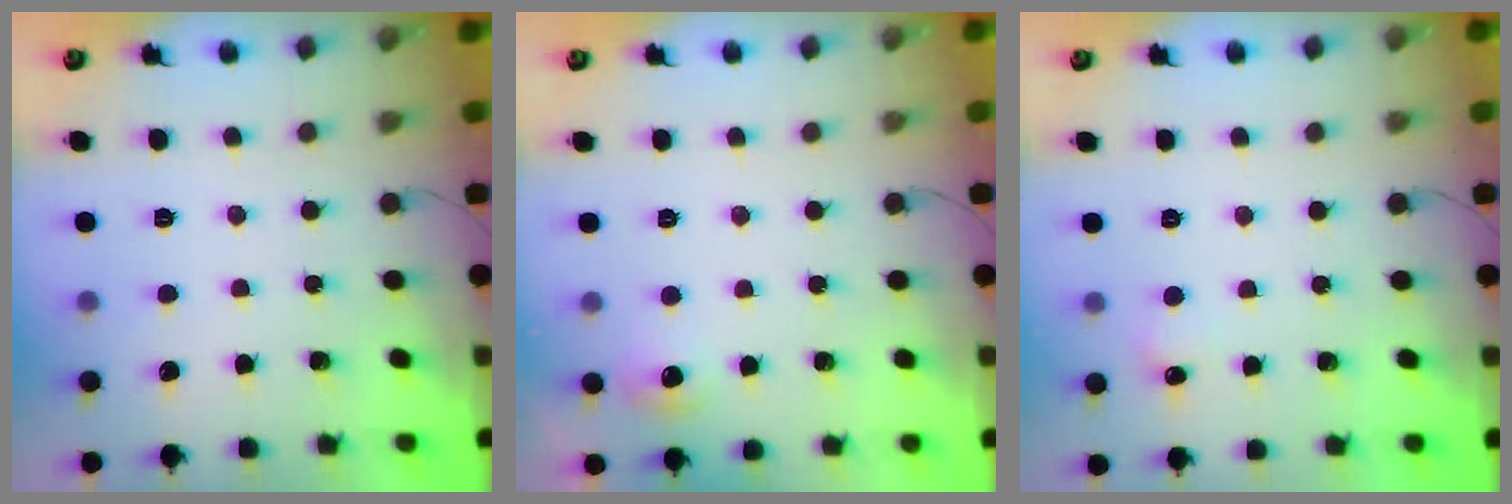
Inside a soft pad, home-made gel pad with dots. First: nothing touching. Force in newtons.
{"total": 12.3, "press": 5.3, "slide": 11.1}
{"total": 4.6, "press": 4.4, "slide": 1.4}